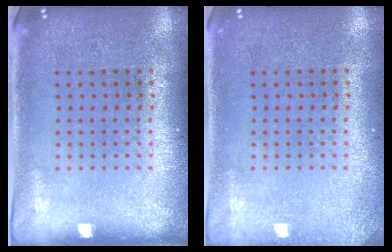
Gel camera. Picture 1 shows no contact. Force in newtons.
{"total": 1.1, "press": 1.1, "slide": 0.1}